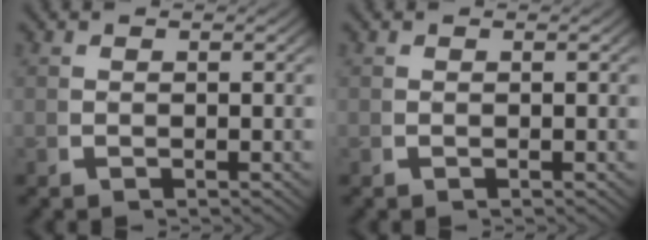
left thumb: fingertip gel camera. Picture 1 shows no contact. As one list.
[{"total": 0.0}]